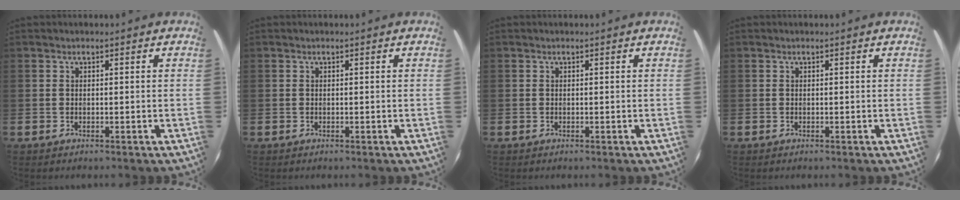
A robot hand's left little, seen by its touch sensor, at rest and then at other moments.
{"total": 0.0}
{"total": 0.0}
{"total": 0.0}